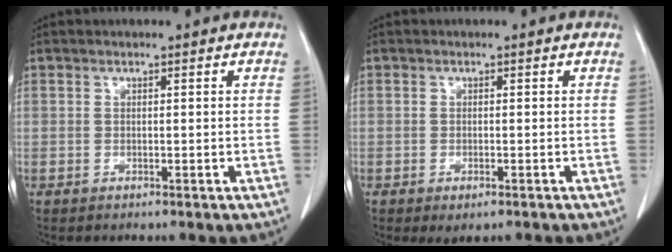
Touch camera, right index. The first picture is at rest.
{"total": 2.2, "force": [-1.3, 0.8, 1.6], "torque": [-0.020, -0.004, -0.010]}